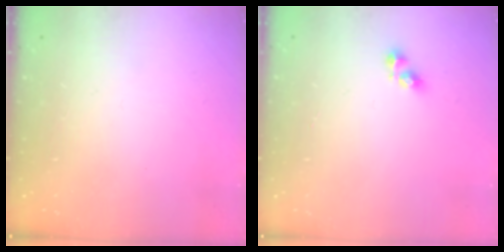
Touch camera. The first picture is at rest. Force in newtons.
{"total": 3.8, "press": 3.7, "slide": 0.4}